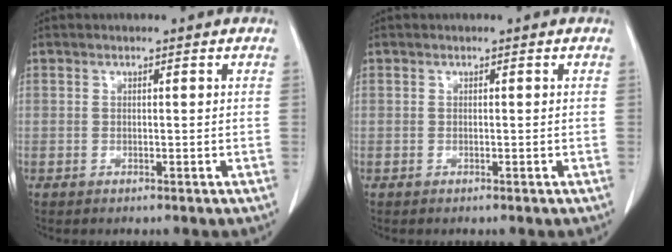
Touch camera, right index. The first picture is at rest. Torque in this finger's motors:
{"motor_torque": [0.00, 0.00, 0.01, 0.00]}